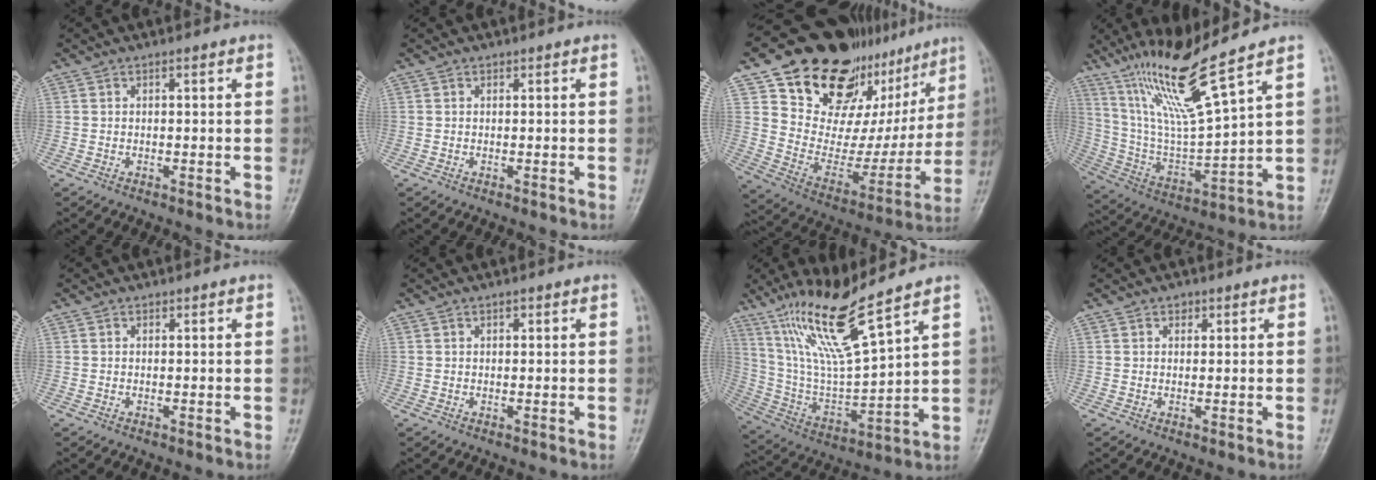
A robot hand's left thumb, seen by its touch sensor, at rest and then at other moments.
{"total": 0.0}
{"total": 27.4, "force": [17.2, 15.7, 14.5], "torque": [-0.165, -0.053, 0.273]}
{"total": 16.3, "force": [11.5, 0.8, 11.5], "torque": [-0.209, -0.063, 0.230]}
{"total": 0.0}
{"total": 0.7, "force": [0.4, 0.5, 0.4], "torque": [-0.002, -0.001, 0.006]}
{"total": 16.5, "force": [11.6, 1.8, 11.6], "torque": [-0.211, -0.063, 0.237]}
{"total": 1.3, "force": [0.7, 1.0, 0.5], "torque": [0.003, -0.003, 0.008]}